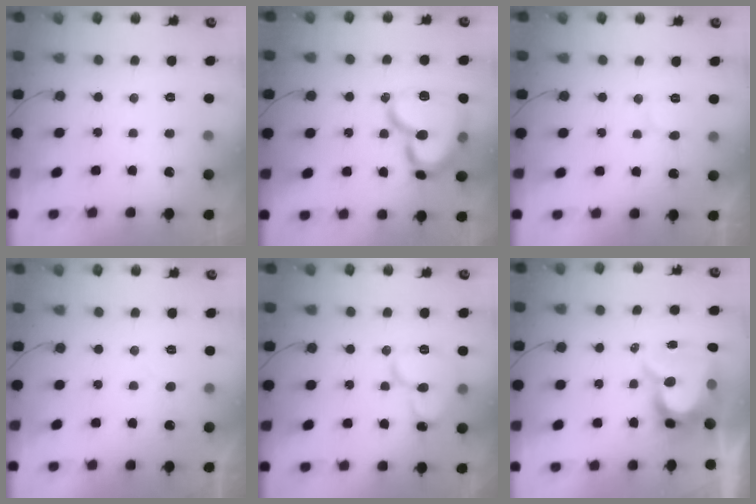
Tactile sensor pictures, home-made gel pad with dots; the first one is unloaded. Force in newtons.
{"total": 19.9, "press": 19.8, "slide": 2.2}
{"total": 4.8, "press": 4.8, "slide": 0.6}
{"total": 3.6, "press": 3.6, "slide": 0.3}
{"total": 11.4, "press": 11.3, "slide": 1.4}
{"total": 11.1, "press": 11.1, "slide": 0.8}